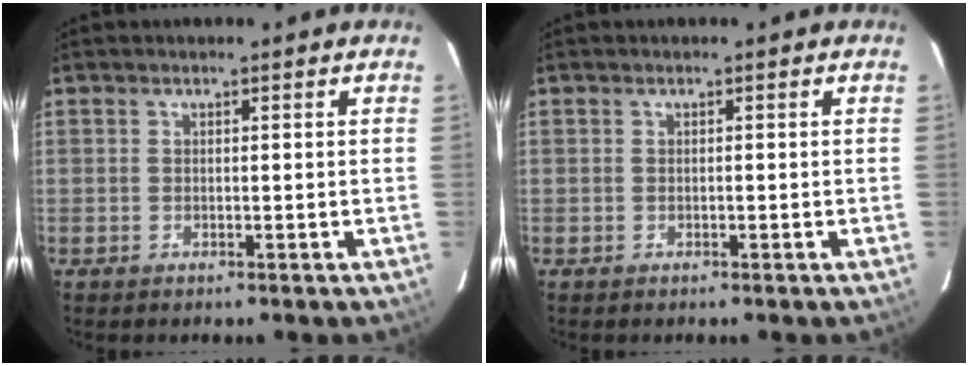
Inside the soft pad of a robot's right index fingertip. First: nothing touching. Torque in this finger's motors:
{"motor_torque": [0.10, 0.06, -0.02, 0.01]}